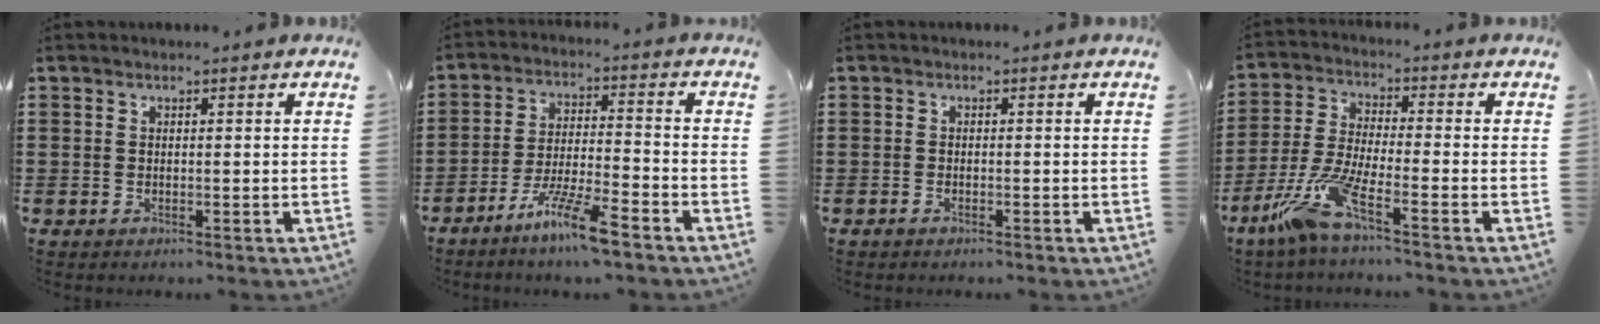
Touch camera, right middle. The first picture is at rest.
{"total": 8.5, "force": [-6.1, 0.5, 5.8], "torque": [-0.118, -0.007, -0.117]}
{"total": 0.7, "force": [-0.6, 0.1, 0.4], "torque": [-0.009, -0.003, -0.010]}
{"total": 8.3, "force": [-5.5, 1.0, 6.1], "torque": [-0.145, -0.015, -0.110]}